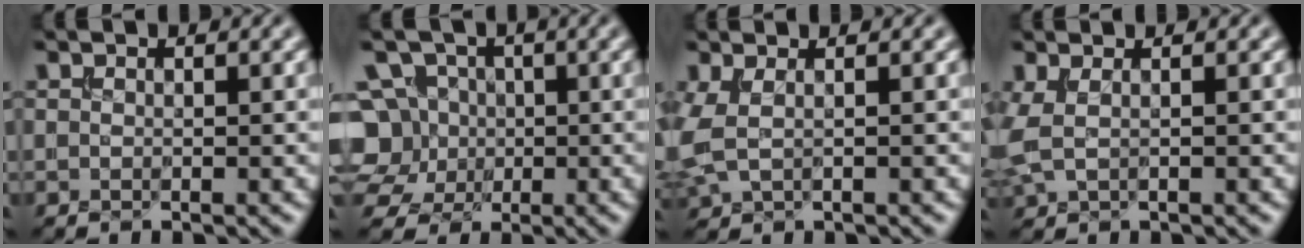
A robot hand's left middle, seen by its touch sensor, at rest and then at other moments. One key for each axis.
{"total": 8.2, "fx": 0.4, "fy": 7.3, "fz": 3.6, "tx": -0.073, "ty": 0.033, "tz": -0.025}
{"total": 2.2, "fx": 0.3, "fy": 1.1, "fz": 1.9, "tx": -0.057, "ty": 0.002, "tz": 0.005}
{"total": 1.7, "fx": 0.4, "fy": 0.8, "fz": 1.5, "tx": -0.042, "ty": 0.005, "tz": 0.005}